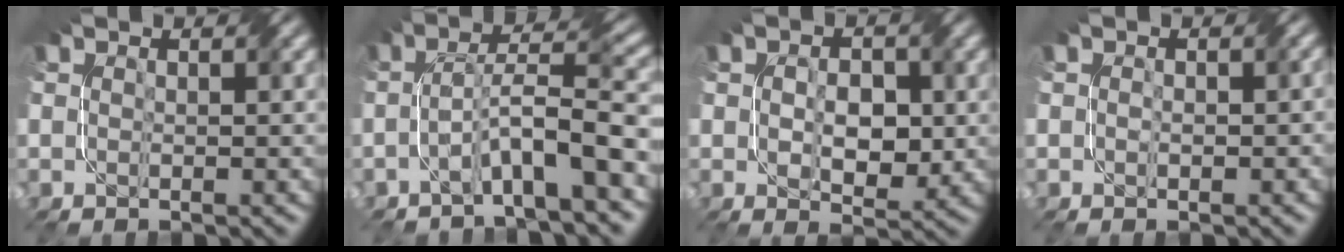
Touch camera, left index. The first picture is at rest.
{"total": 6.6, "force": [-2.8, 0.9, 5.9], "torque": [-0.098, 0.023, -0.055]}
{"total": 4.2, "force": [0.0, 2.6, 3.4], "torque": [-0.057, -0.005, 0.005]}
{"total": 1.1, "force": [-0.1, 0.6, 0.9], "torque": [-0.014, 0.001, 0.001]}